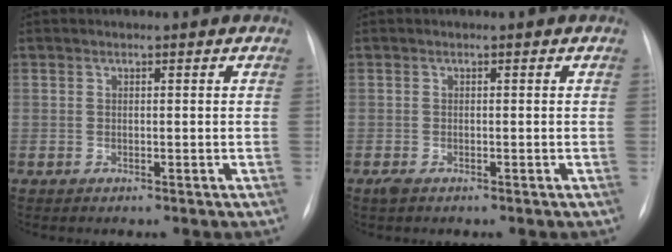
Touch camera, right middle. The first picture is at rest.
{"total": 1.3, "force": [-0.8, 0.6, 0.8], "torque": [-0.018, -0.002, -0.010]}